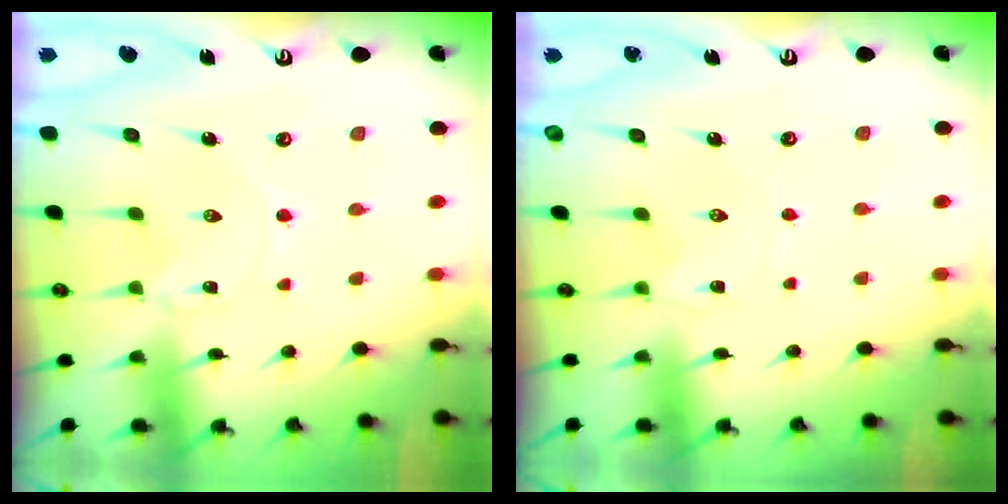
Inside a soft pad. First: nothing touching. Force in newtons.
{"total": 2.1, "press": 2.1, "slide": 0.4}